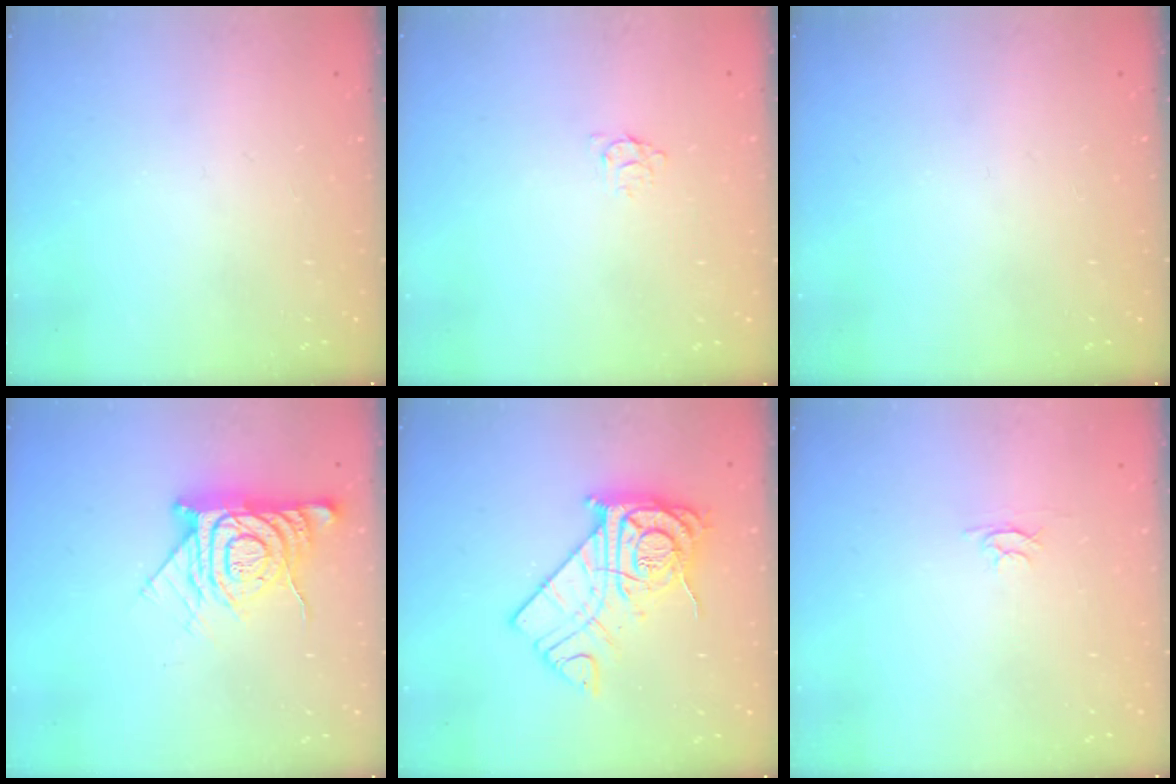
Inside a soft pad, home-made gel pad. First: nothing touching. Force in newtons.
{"total": 3.6, "press": 3.5, "slide": 0.4}
{"total": 0.0}
{"total": 13.0, "press": 13.0, "slide": 1.0}
{"total": 15.8, "press": 15.8, "slide": 1.4}
{"total": 2.4, "press": 2.4, "slide": 0.3}